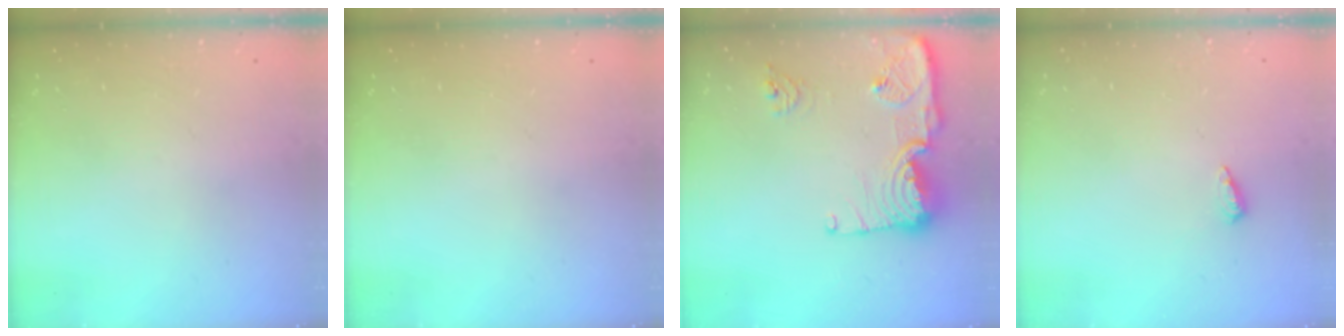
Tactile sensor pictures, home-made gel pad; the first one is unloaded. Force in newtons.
{"total": 0.0}
{"total": 14.8, "press": 14.7, "slide": 1.5}
{"total": 3.4, "press": 3.3, "slide": 0.5}